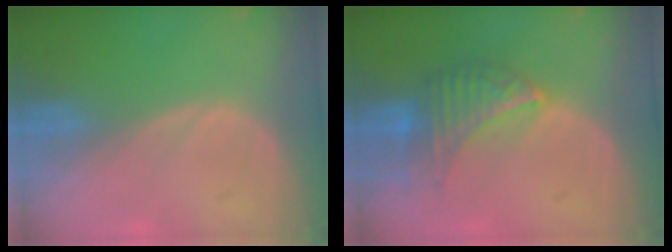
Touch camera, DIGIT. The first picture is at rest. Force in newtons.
{"total": 6.8, "press": 6.7, "slide": 1.4}